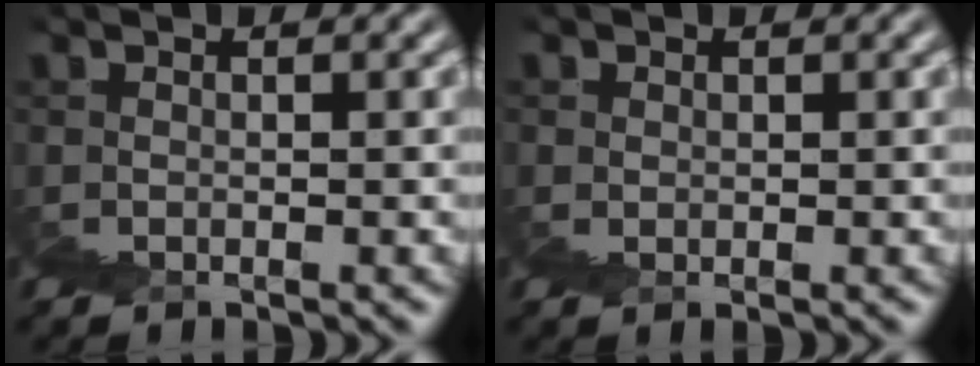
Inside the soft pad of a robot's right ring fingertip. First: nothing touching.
{"total": 1.1, "force": [0.8, -0.1, -0.7], "torque": [0.026, 0.004, 0.012]}